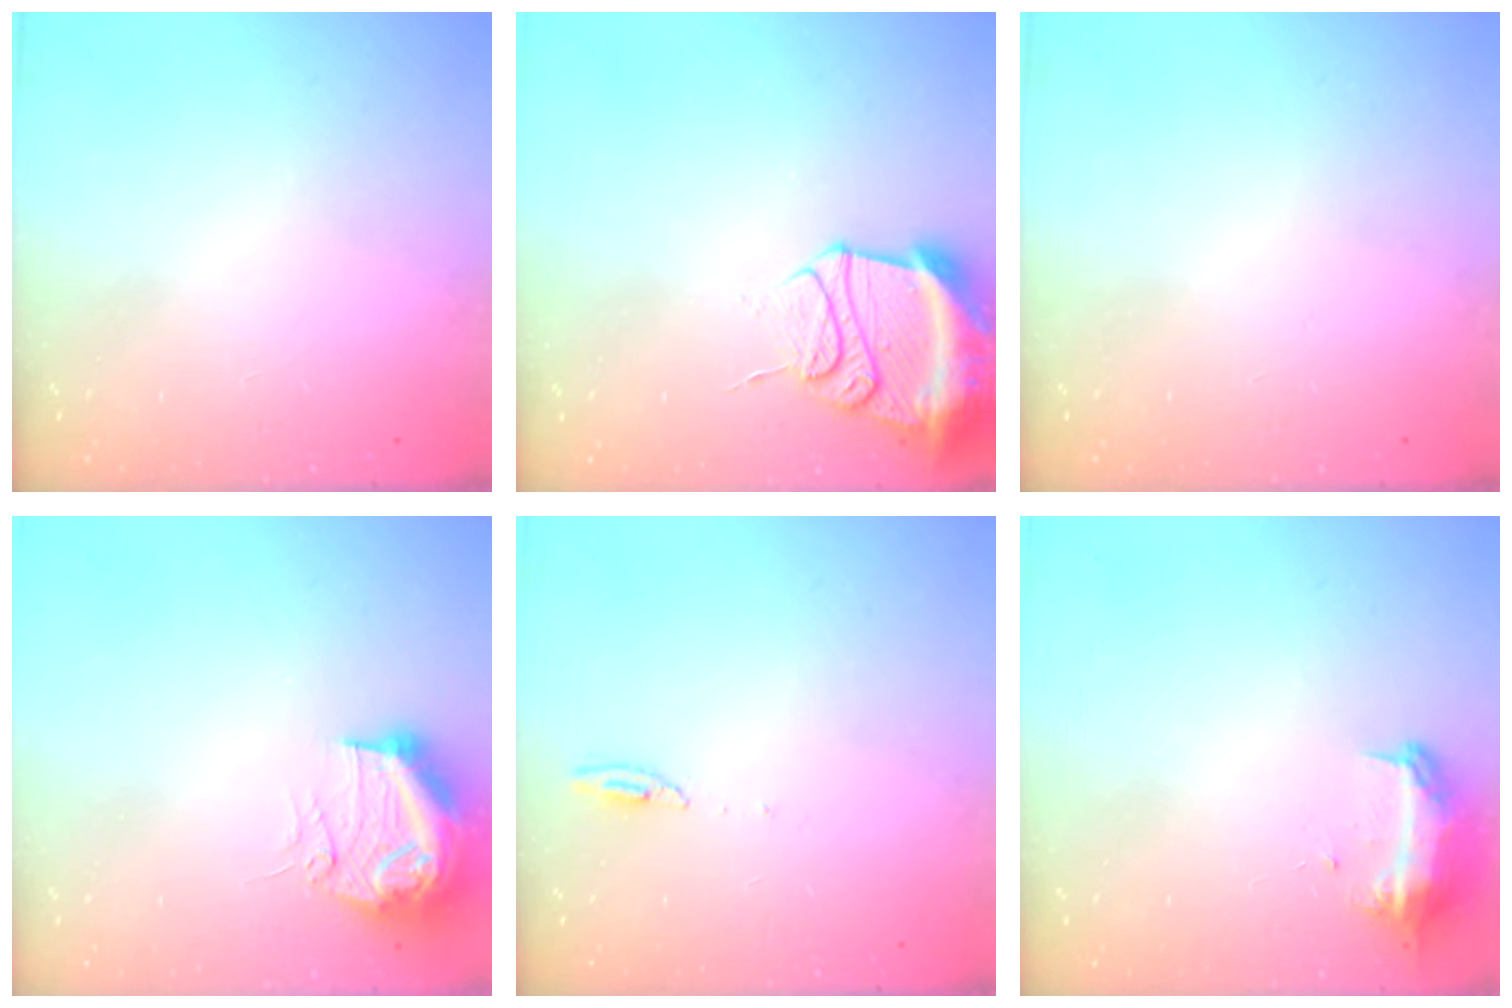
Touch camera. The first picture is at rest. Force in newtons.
{"total": 14.5, "press": 14.4, "slide": 1.4}
{"total": 0.0}
{"total": 11.7, "press": 11.6, "slide": 1.4}
{"total": 3.5, "press": 3.5, "slide": 0.2}
{"total": 10.1, "press": 10.1, "slide": 0.7}